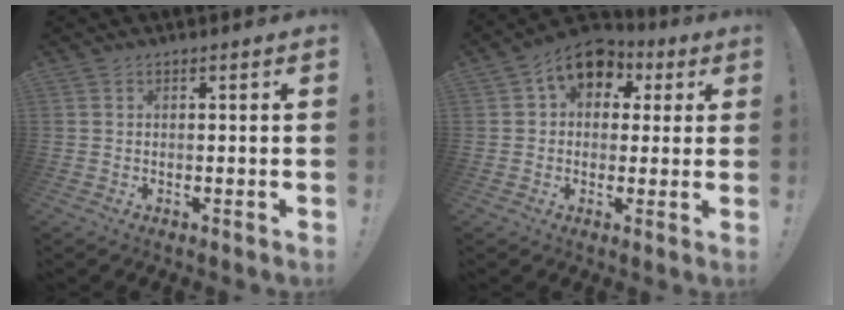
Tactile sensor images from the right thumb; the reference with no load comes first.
{"total": 10.5, "force": [4.8, 7.6, 5.6], "torque": [-0.080, -0.015, 0.092]}